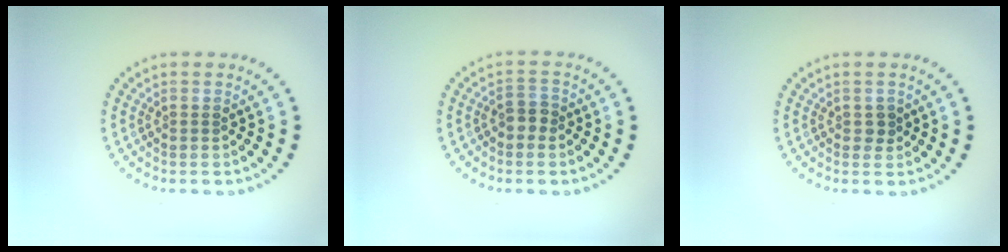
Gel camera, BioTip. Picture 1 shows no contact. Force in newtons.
{"total": 1.3, "press": 1.2, "slide": 0.5}
{"total": 1.0, "press": 0.9, "slide": 0.3}